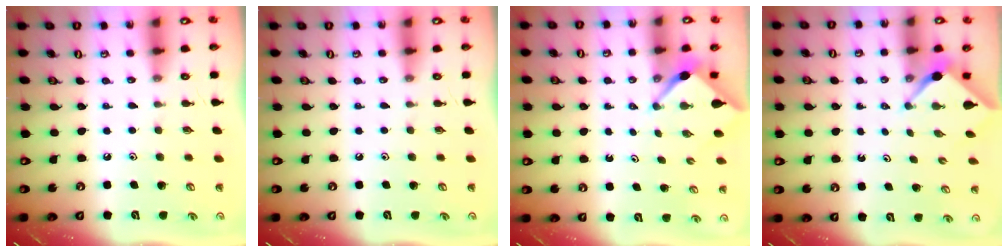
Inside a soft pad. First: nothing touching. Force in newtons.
{"total": 0.0}
{"total": 2.5, "press": 2.5, "slide": 0.3}
{"total": 2.4, "press": 2.4, "slide": 0.2}